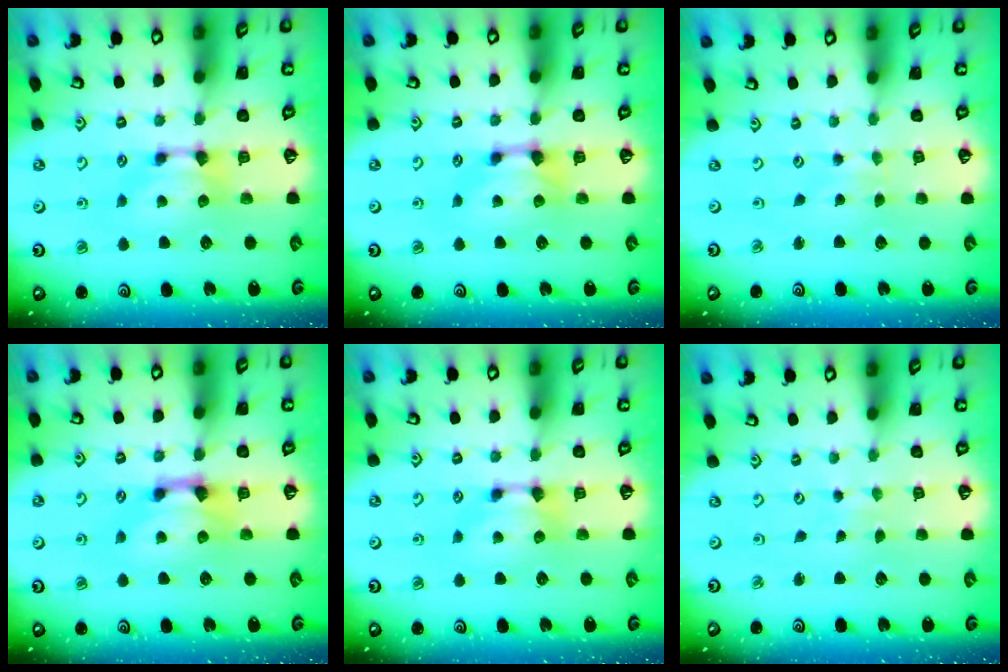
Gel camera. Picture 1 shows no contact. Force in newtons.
{"total": 0.6, "press": 0.4, "slide": 0.5}
{"total": 2.9, "press": 2.9, "slide": 0.4}
{"total": 1.5, "press": 0.7, "slide": 1.4}
{"total": 0.0}
{"total": 5.7, "press": 5.7, "slide": 0.3}